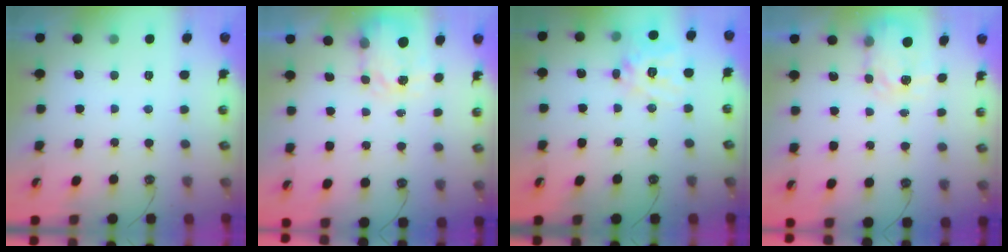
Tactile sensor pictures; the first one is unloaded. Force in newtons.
{"total": 4.0, "press": 3.9, "slide": 0.6}
{"total": 13.7, "press": 13.6, "slide": 1.6}
{"total": 4.6, "press": 4.5, "slide": 0.3}